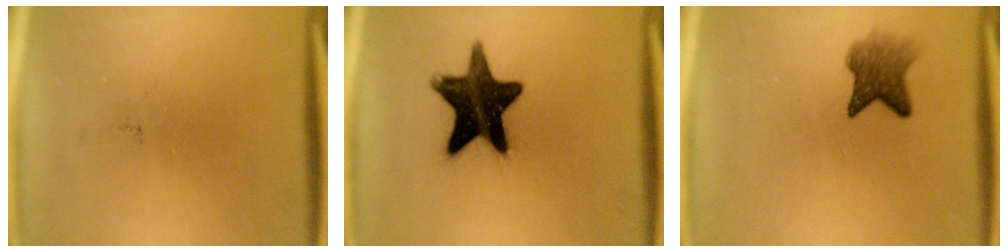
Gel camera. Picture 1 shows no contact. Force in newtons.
{"total": 15.7}
{"total": 4.7}